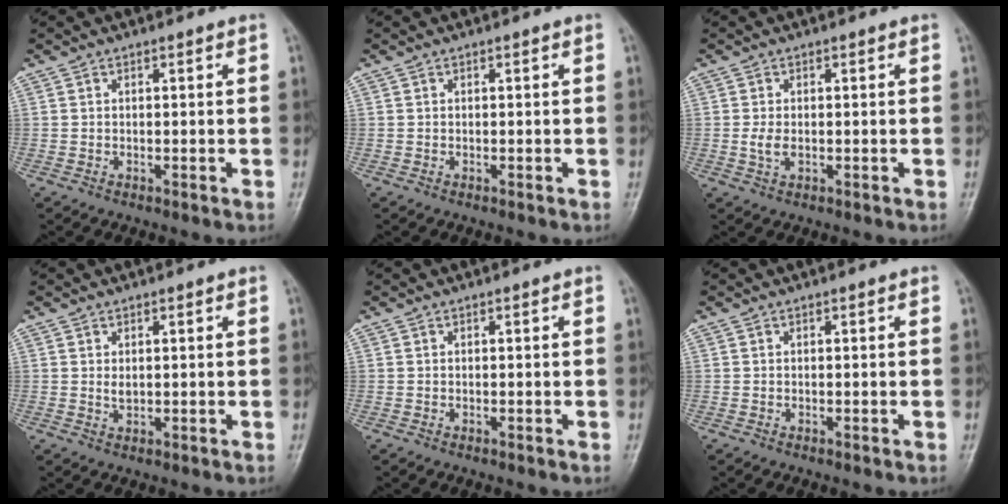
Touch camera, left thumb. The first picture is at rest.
{"total": 0.0}
{"total": 2.4, "force": [-0.2, 1.3, 2.0], "torque": [-0.046, 0.001, -0.004]}
{"total": 1.4, "force": [0.4, 0.8, 1.2], "torque": [-0.018, 0.000, 0.011]}
{"total": 0.0}
{"total": 0.0}